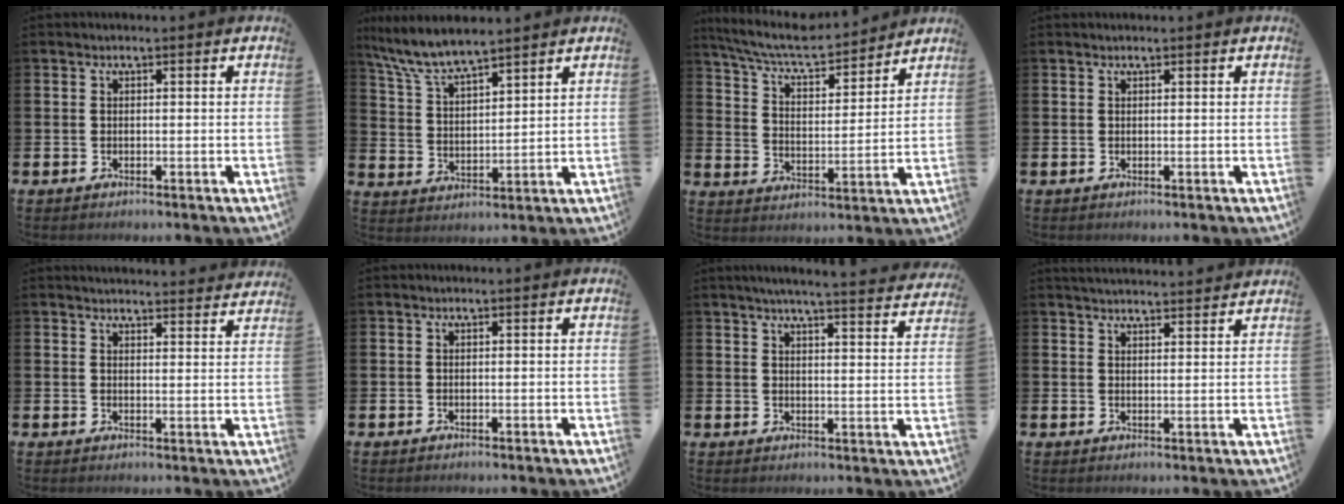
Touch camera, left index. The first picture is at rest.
{"total": 7.3, "force": [6.9, 0.8, 2.4], "torque": [-0.079, -0.028, 0.124]}
{"total": 7.9, "force": [7.3, 1.4, 2.7], "torque": [-0.083, -0.047, 0.126]}
{"total": 0.0}
{"total": 3.6, "force": [3.6, 0.2, 0.0], "torque": [0.002, -0.024, 0.064]}
{"total": 0.0}
{"total": 5.1, "force": [4.9, -0.4, 1.4], "torque": [-0.032, -0.031, 0.083]}
{"total": 3.4, "force": [3.4, 0.0, 0.2], "torque": [-0.010, -0.018, 0.062]}